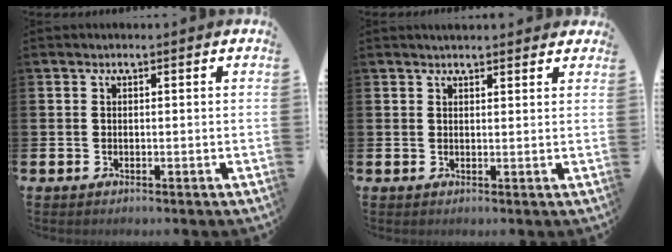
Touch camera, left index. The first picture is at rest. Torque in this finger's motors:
{"motor_torque": [0.95, -1.19, 0.14, 0.01]}